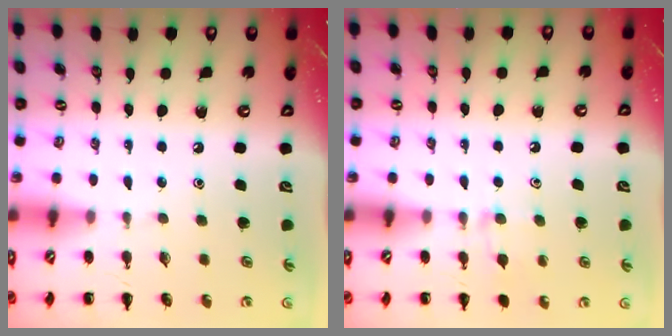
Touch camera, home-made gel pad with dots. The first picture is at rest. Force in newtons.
{"total": 7.0, "press": 6.7, "slide": 2.2}